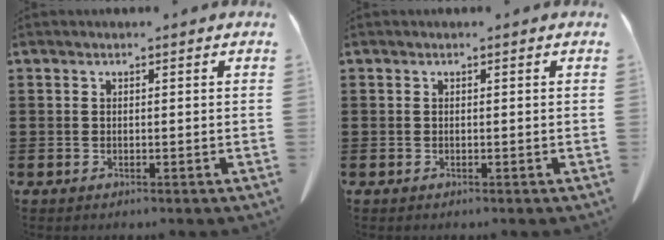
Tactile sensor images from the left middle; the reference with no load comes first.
{"total": 0.0}